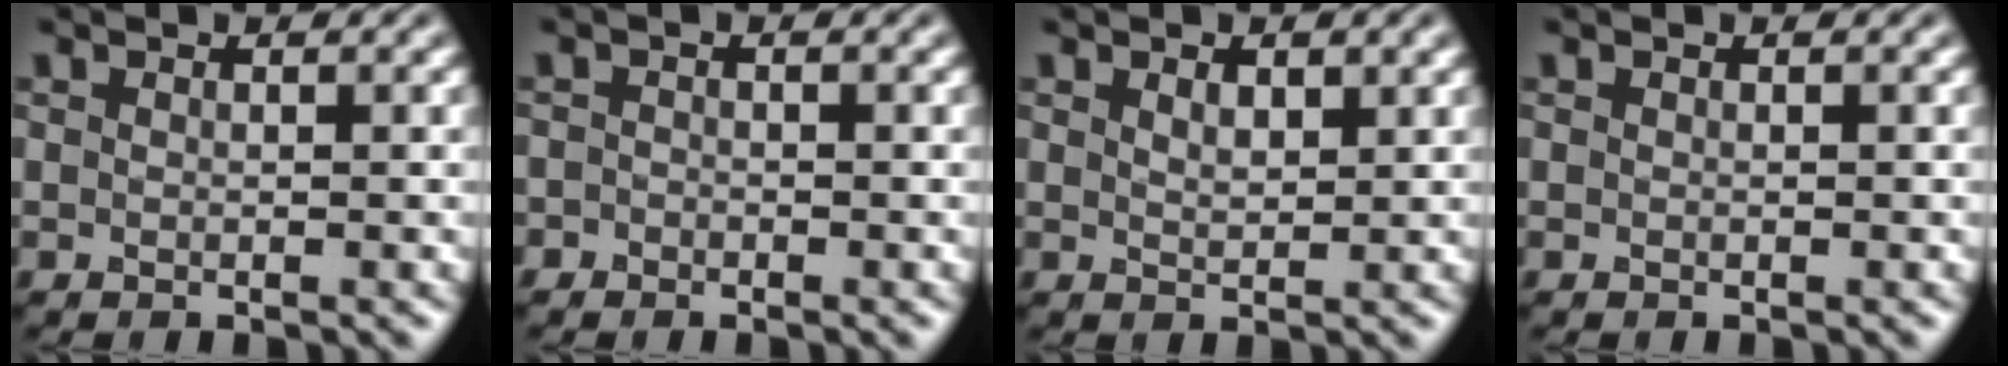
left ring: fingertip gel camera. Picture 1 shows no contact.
{"total": 0.8, "force": [-0.6, 0.6, -0.1], "torque": [0.005, -0.001, -0.012]}
{"total": 1.5, "force": [0.8, 0.7, 1.0], "torque": [-0.018, -0.002, 0.018]}
{"total": 0.0}